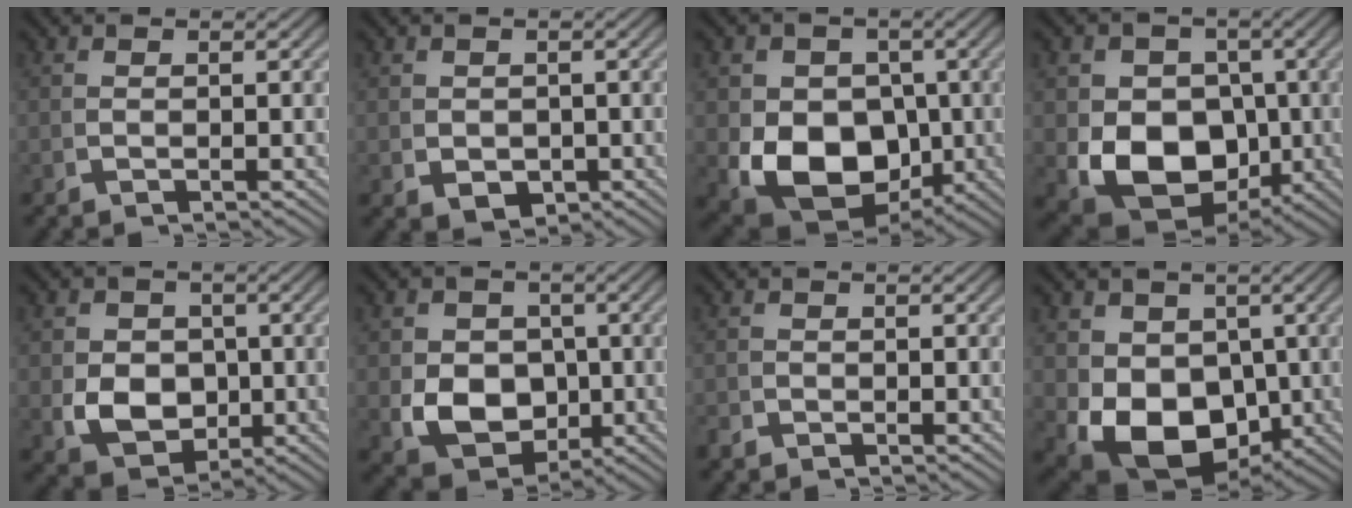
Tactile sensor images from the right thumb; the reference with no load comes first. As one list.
[{"total": 3.3, "force": [-0.5, 2.6, 2.0], "torque": [-0.042, -0.022, 0.010]}, {"total": 13.5, "force": [-1.8, 10.0, 8.8], "torque": [-0.183, -0.070, 0.004]}, {"total": 13.8, "force": [-1.6, 10.4, 8.9], "torque": [-0.186, -0.070, 0.005]}, {"total": 8.1, "force": [-0.5, 6.4, 5.0], "torque": [-0.103, -0.033, 0.009]}, {"total": 9.6, "force": [-0.6, 7.6, 5.8], "torque": [-0.125, -0.043, 0.011]}, {"total": 0.8, "force": [-0.8, 0.2, -0.2], "torque": [0.006, -0.006, -0.015]}, {"total": 12.8, "force": [-2.4, 9.3, 8.4], "torque": [-0.182, -0.082, 0.002]}]